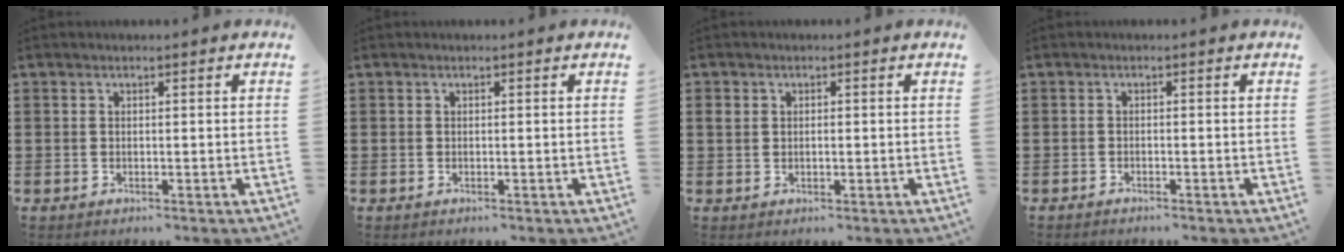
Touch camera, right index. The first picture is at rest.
{"total": 0.0}
{"total": 1.2, "force": [0.1, 0.9, 0.8], "torque": [-0.017, 0.007, 0.001]}
{"total": 0.8, "force": [-0.7, -0.1, 0.2], "torque": [-0.005, -0.002, -0.015]}